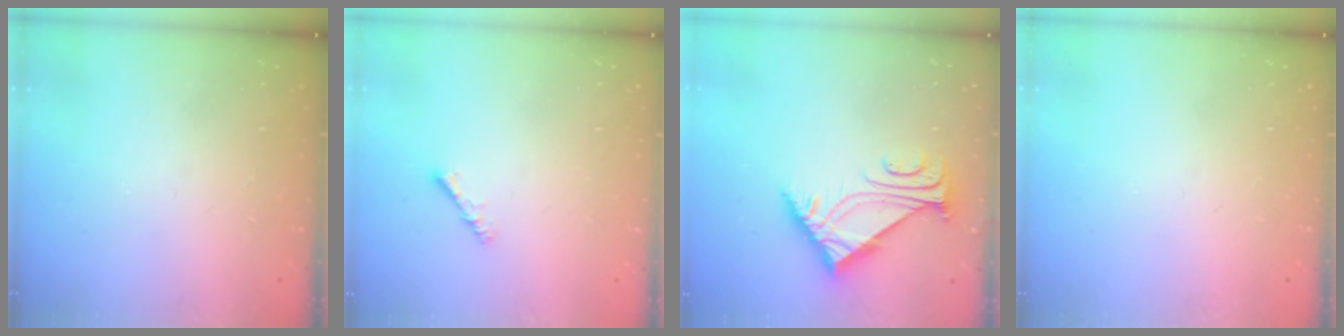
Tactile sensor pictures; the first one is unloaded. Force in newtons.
{"total": 2.4, "press": 2.4, "slide": 0.3}
{"total": 6.2, "press": 6.2, "slide": 0.7}
{"total": 0.0}